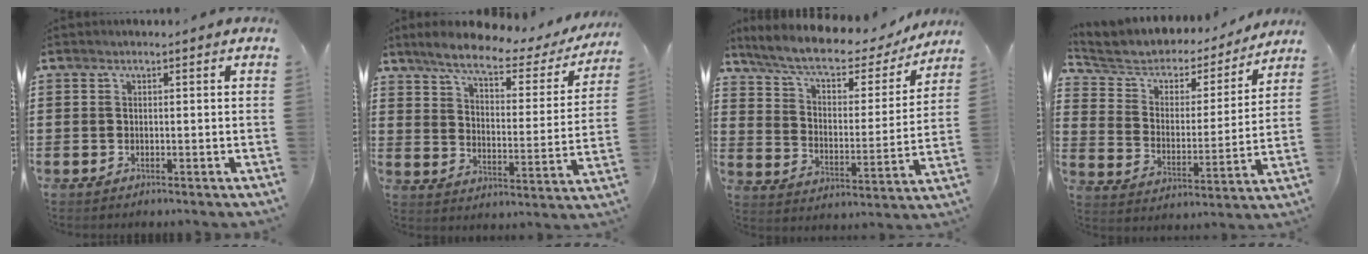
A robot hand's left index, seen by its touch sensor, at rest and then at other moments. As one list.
[{"total": 6.9, "force": [5.5, 1.1, 4.0], "torque": [-0.094, -0.028, 0.086]}, {"total": 7.7, "force": [6.4, 1.9, 3.9], "torque": [-0.103, -0.031, 0.106]}, {"total": 4.5, "force": [3.6, 2.5, 0.9], "torque": [-0.050, -0.027, 0.052]}]